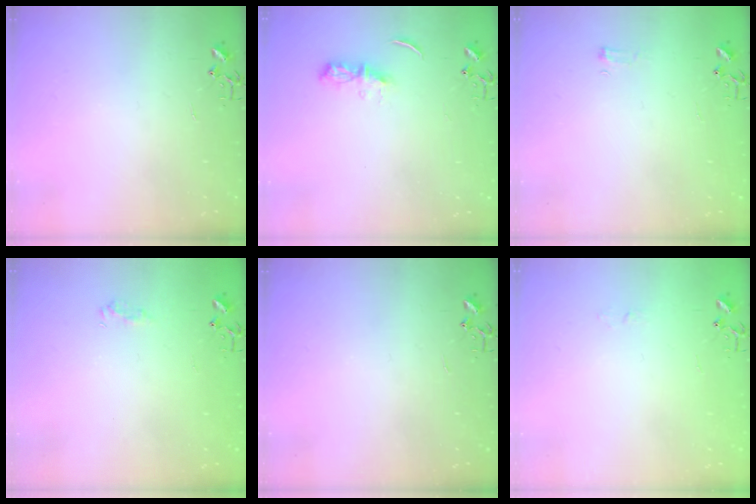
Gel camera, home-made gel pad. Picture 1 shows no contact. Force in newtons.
{"total": 6.1, "press": 6.0, "slide": 0.7}
{"total": 4.4, "press": 4.3, "slide": 0.5}
{"total": 7.1, "press": 7.1, "slide": 0.8}
{"total": 0.0}
{"total": 3.6, "press": 3.6, "slide": 0.4}